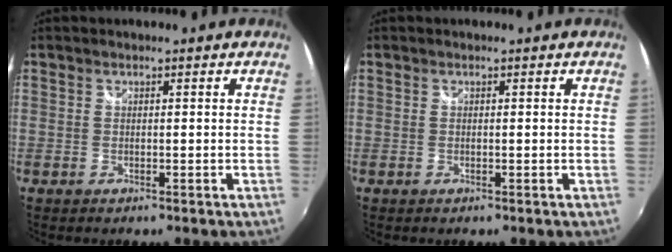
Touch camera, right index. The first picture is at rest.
{"total": 0.0}